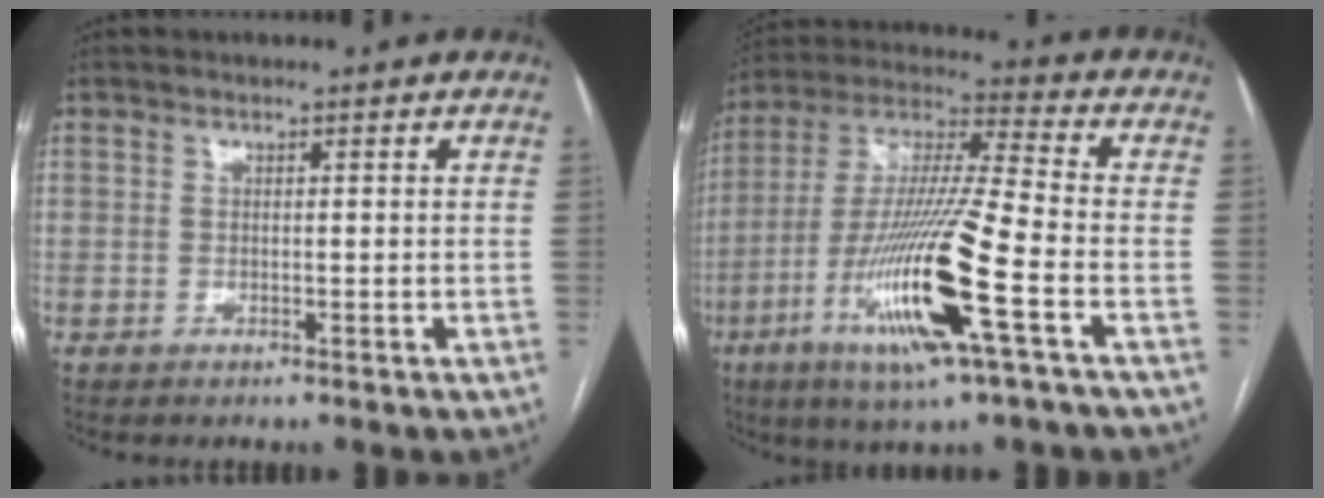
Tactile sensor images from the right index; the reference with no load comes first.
{"total": 18.7, "force": [-7.0, 0.5, 17.3], "torque": [-0.361, -0.024, -0.132]}